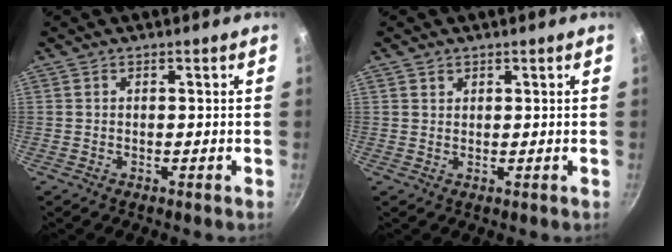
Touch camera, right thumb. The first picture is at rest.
{"total": 1.2, "force": [0.8, 0.9, 0.3], "torque": [-0.001, 0.001, 0.014]}